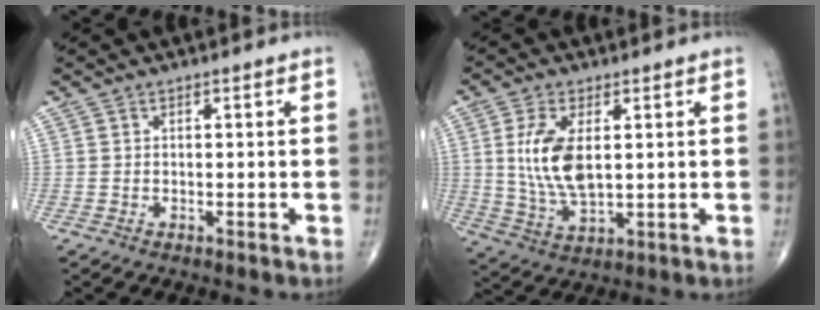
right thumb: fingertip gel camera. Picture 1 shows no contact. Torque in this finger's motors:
{"motor_torque": [-0.45, 1.22, 0.32, -0.22, 0.03]}